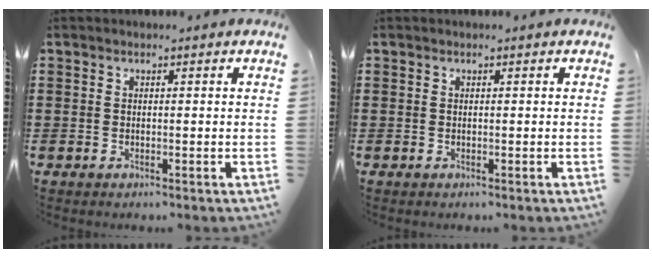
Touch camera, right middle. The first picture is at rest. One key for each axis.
{"total": 0.0}